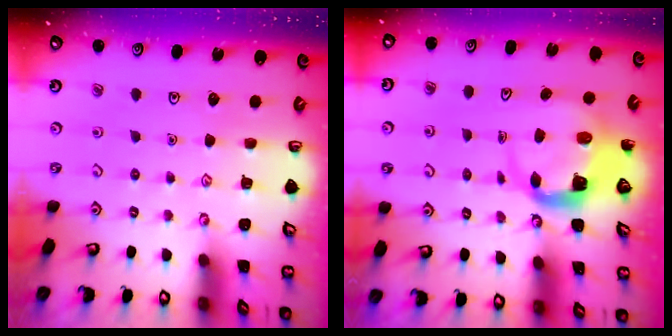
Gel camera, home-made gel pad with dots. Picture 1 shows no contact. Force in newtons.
{"total": 4.1, "press": 4.1, "slide": 0.5}